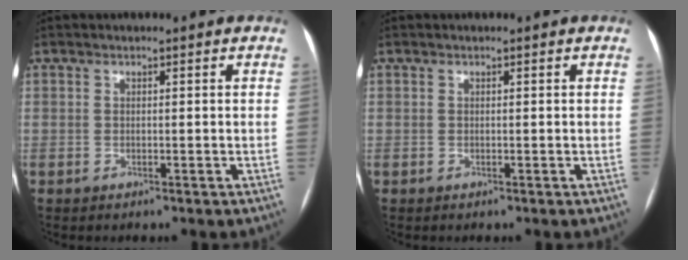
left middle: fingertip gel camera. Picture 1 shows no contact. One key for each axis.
{"total": 0.0}